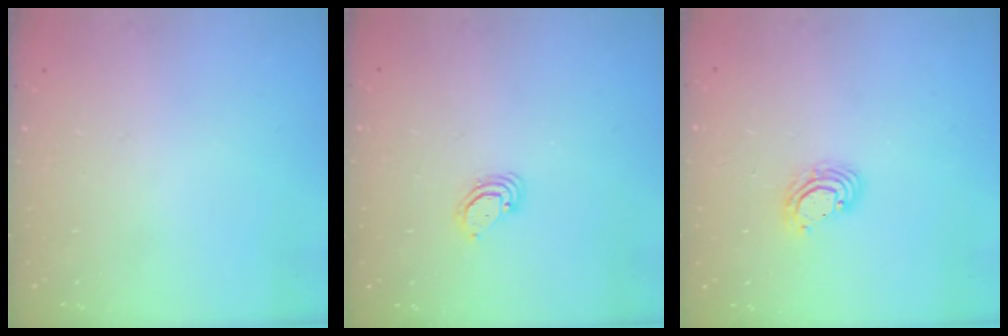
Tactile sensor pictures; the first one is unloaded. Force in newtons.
{"total": 2.9, "press": 2.9, "slide": 0.2}
{"total": 5.1, "press": 5.1, "slide": 0.3}